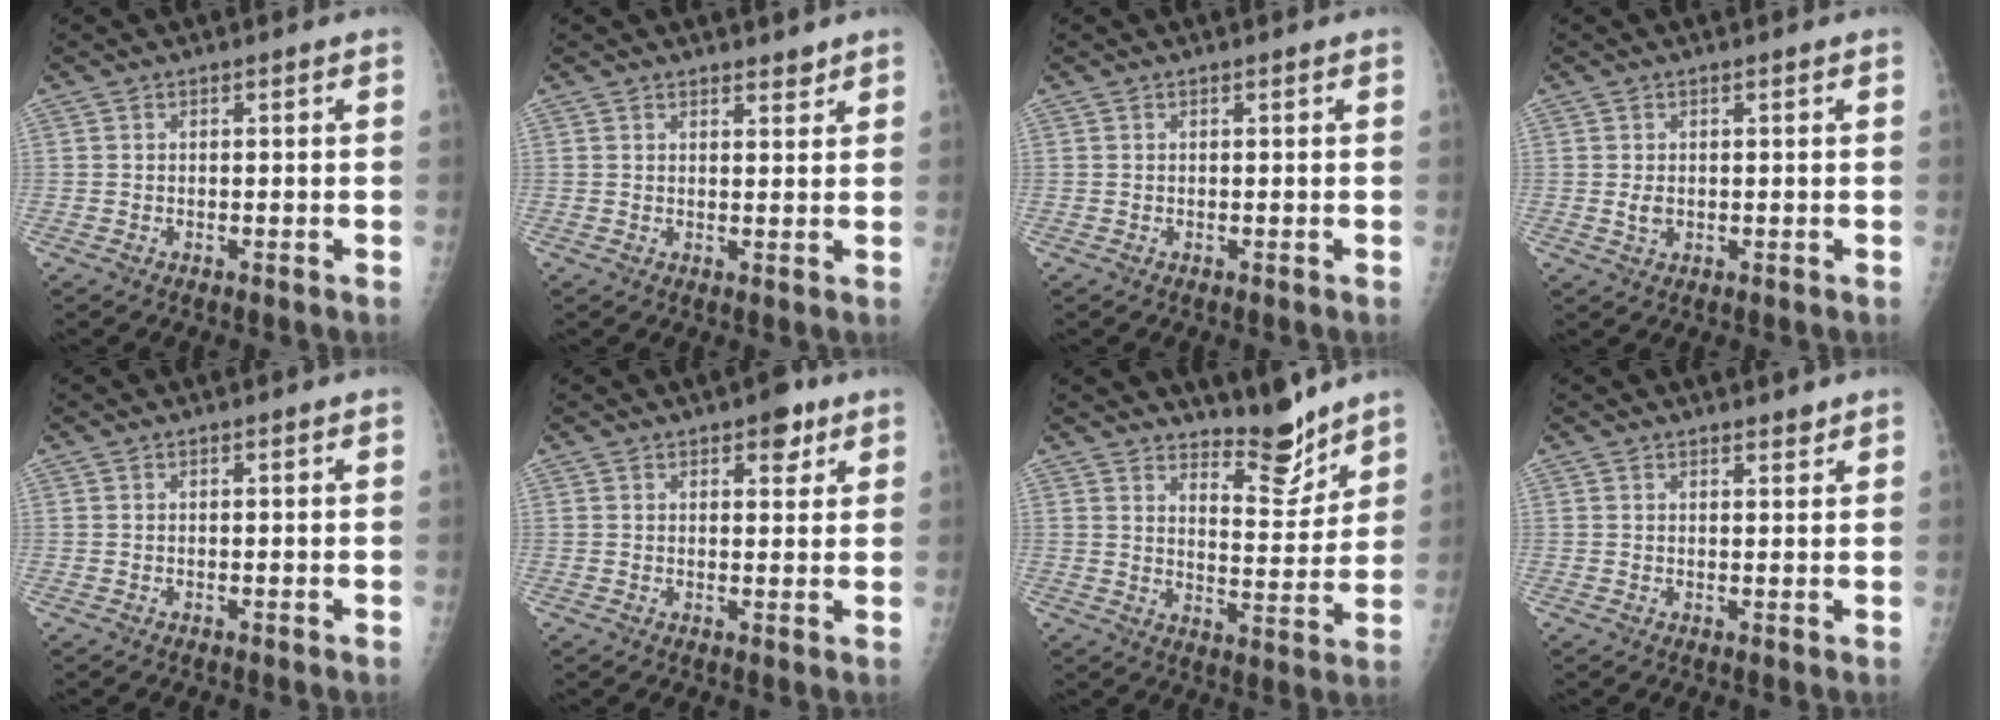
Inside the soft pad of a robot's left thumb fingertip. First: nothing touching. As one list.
[{"total": 2.2, "force": [1.9, 0.7, 0.7], "torque": [0.002, -0.014, 0.026]}, {"total": 0.0}, {"total": 1.7, "force": [0.1, 1.2, 1.3], "torque": [-0.020, -0.004, 0.006]}, {"total": 0.0}, {"total": 4.5, "force": [2.7, 2.3, 2.8], "torque": [-0.017, -0.011, 0.032]}, {"total": 8.4, "force": [7.5, 2.1, 3.1], "torque": [-0.021, -0.071, 0.123]}, {"total": 1.7, "force": [1.5, 0.5, 0.5], "torque": [-0.001, -0.011, 0.021]}]